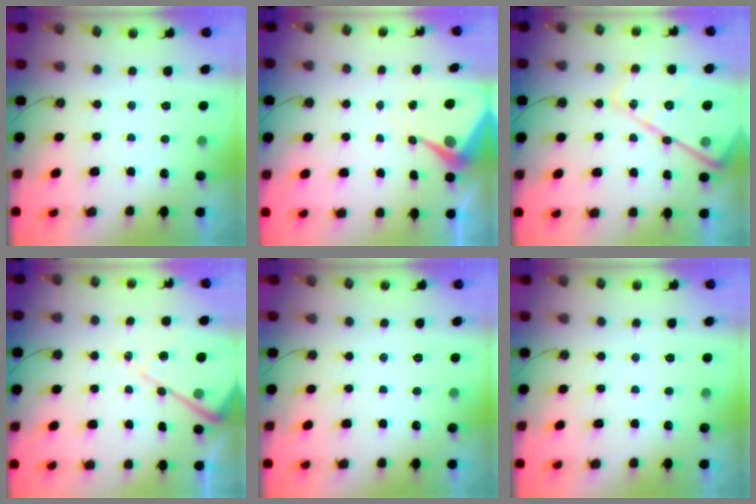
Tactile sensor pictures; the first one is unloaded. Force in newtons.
{"total": 6.6, "press": 6.6, "slide": 0.5}
{"total": 20.9, "press": 20.9, "slide": 1.9}
{"total": 12.7, "press": 12.6, "slide": 1.2}
{"total": 0.0}
{"total": 0.0}